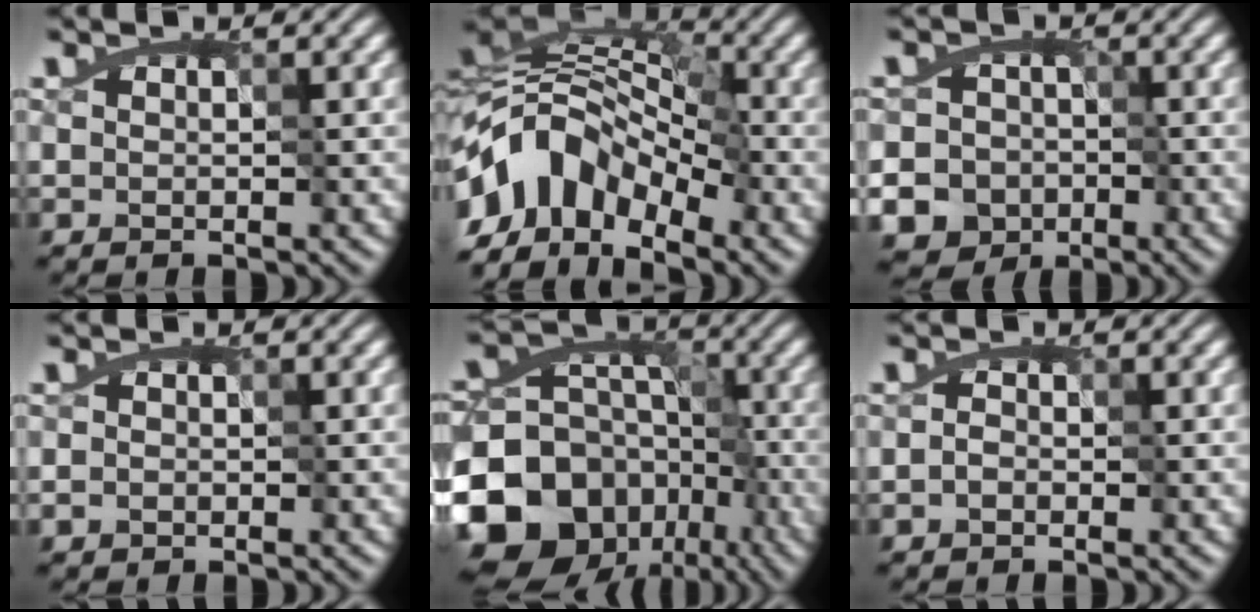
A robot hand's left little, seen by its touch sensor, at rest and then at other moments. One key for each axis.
{"total": 9.6, "fx": -5.9, "fy": 5.5, "fz": 5.2, "tx": -0.086, "ty": 0.009, "tz": -0.124}
{"total": 8.5, "fx": -3.3, "fy": 7.7, "fz": 1.6, "tx": -0.023, "ty": 0.000, "tz": -0.086}
{"total": 0.6, "fx": 0.0, "fy": 0.6, "fz": 0.1, "tx": -0.003, "ty": 0.001, "tz": 0.007}
{"total": 15.1, "fx": -7.2, "fy": 11.5, "fz": 6.6, "tx": -0.154, "ty": -0.005, "tz": -0.128}
{"total": 1.5, "fx": 0.0, "fy": 1.3, "fz": 0.8, "tx": -0.012, "ty": 0.010, "tz": -0.003}